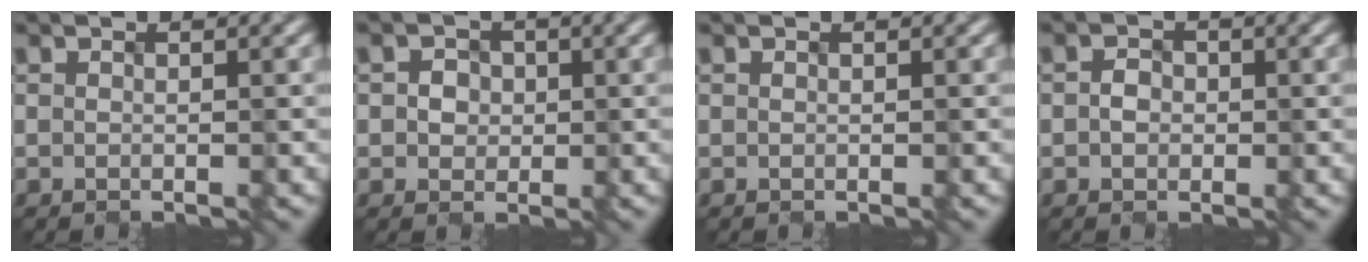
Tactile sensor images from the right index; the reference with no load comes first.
{"total": 2.2, "force": [0.5, 2.0, 0.7], "torque": [-0.017, 0.012, 0.002]}
{"total": 0.0}
{"total": 1.3, "force": [-0.3, 1.1, 0.5], "torque": [-0.014, 0.001, -0.003]}